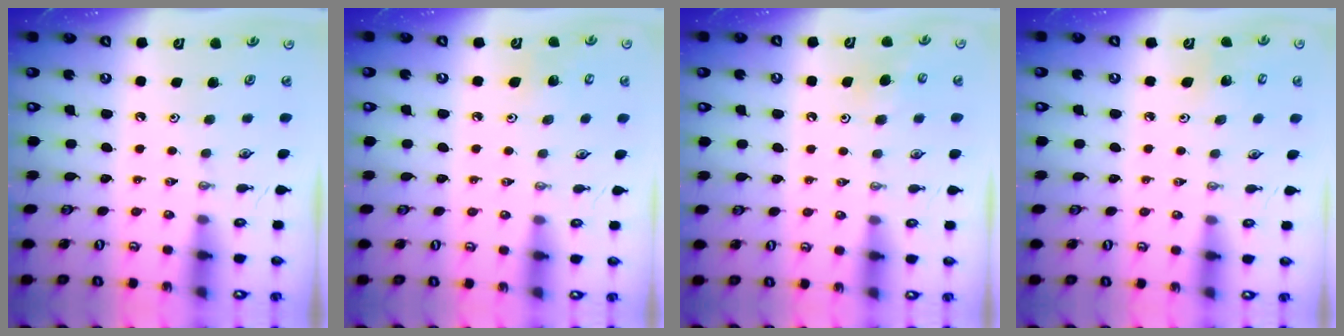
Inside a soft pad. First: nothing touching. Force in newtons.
{"total": 5.5, "press": 5.3, "slide": 1.1}
{"total": 6.4, "press": 6.3, "slide": 1.0}
{"total": 3.5, "press": 3.5, "slide": 0.3}